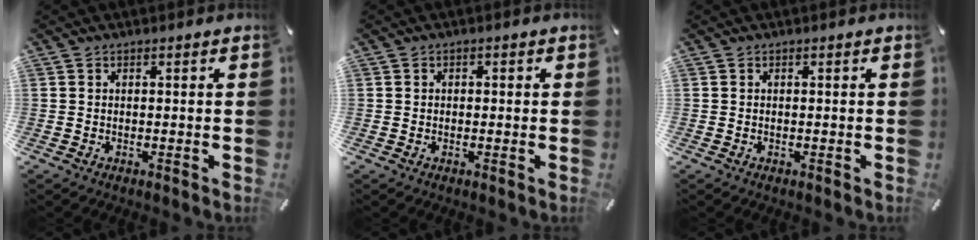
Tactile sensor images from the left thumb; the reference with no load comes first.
{"total": 0.9, "force": [-0.2, 0.9, -0.1], "torque": [0.001, 0.006, -0.007]}
{"total": 0.0}